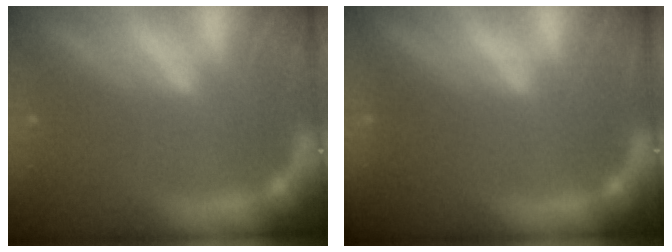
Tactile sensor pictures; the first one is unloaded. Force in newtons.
{"total": 7.9}